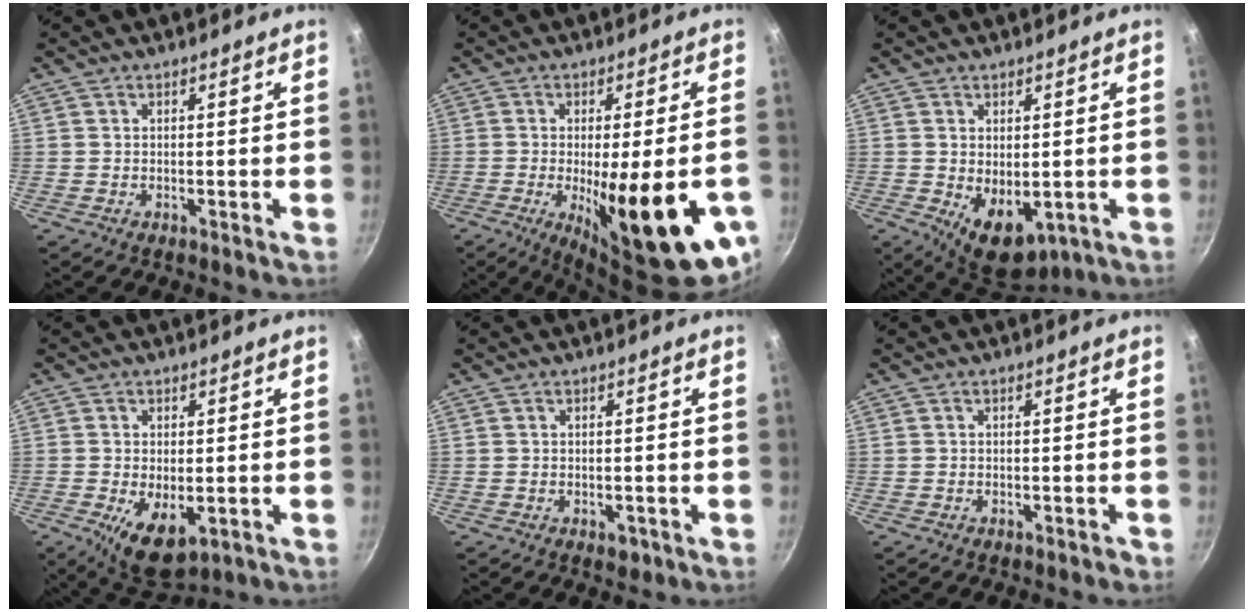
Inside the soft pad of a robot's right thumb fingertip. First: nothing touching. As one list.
[{"total": 23.4, "force": [-7.1, 7.4, 21.1], "torque": [-0.248, -0.010, -0.075]}, {"total": 9.3, "force": [-2.0, 5.3, 7.4], "torque": [-0.097, -0.007, -0.007]}, {"total": 8.9, "force": [-2.6, 4.6, 7.1], "torque": [-0.115, -0.013, -0.030]}, {"total": 1.5, "force": [-0.7, 1.0, 0.9], "torque": [-0.002, 0.002, -0.005]}, {"total": 0.7, "force": [-0.5, 0.3, 0.4], "torque": [-0.006, 0.002, -0.008]}]